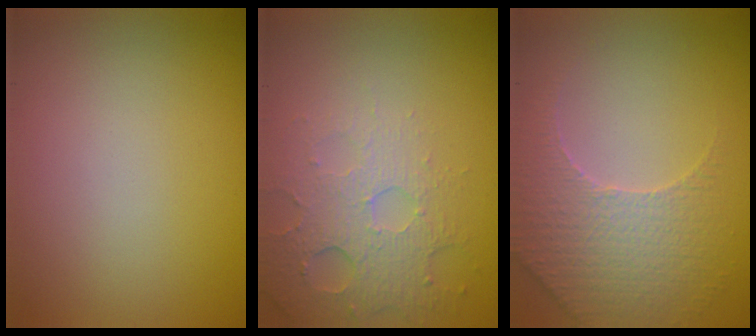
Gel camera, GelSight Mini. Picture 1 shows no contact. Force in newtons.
{"total": 5.0, "press": 3.3, "slide": 3.8}
{"total": 3.8, "press": 3.7, "slide": 0.9}